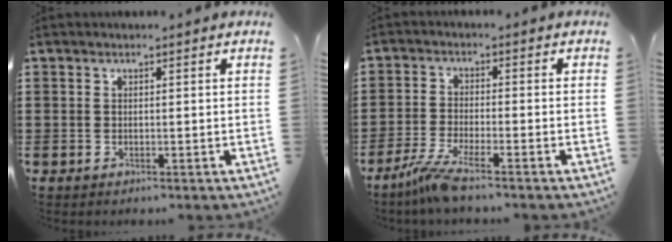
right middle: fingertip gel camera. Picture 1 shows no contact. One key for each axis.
{"total": 4.8, "fx": -3.8, "fy": 0.0, "fz": 3.0, "tx": -0.076, "ty": -0.020, "tz": -0.078}